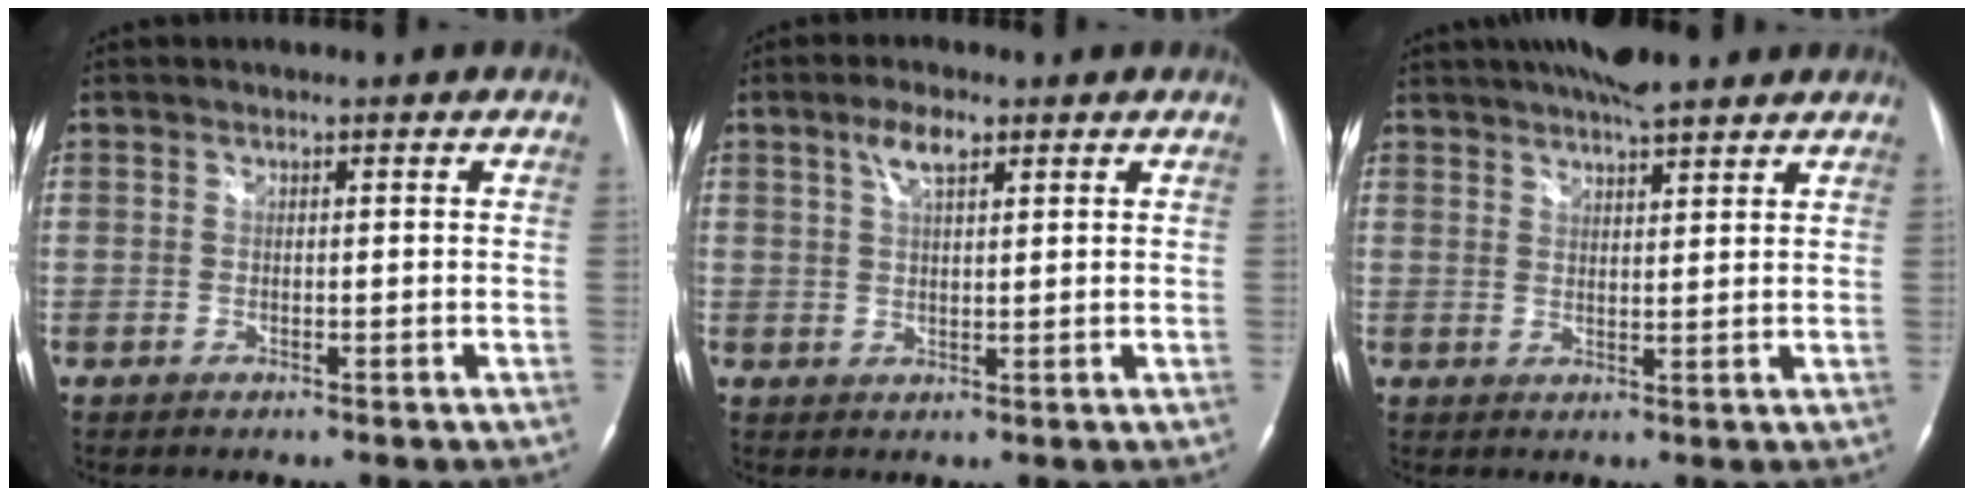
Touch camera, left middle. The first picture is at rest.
{"total": 4.0, "force": [2.3, 1.3, 3.0], "torque": [-0.063, 0.008, 0.044]}
{"total": 9.9, "force": [8.2, 1.5, 5.3], "torque": [-0.087, 0.028, 0.125]}